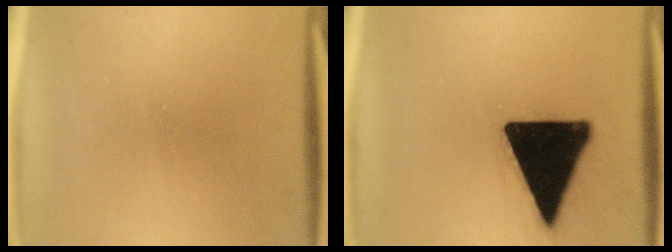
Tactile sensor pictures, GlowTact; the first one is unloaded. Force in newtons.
{"total": 20.3}